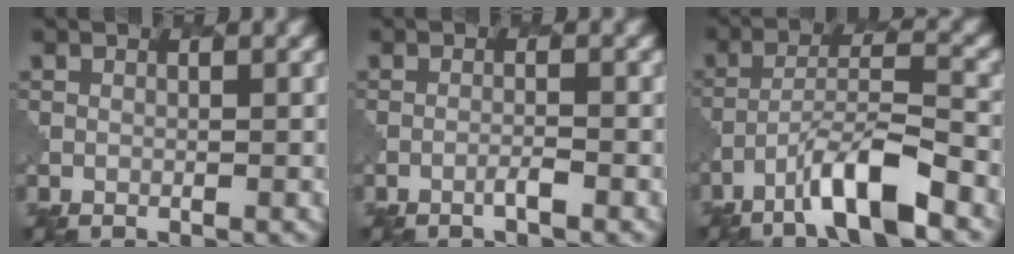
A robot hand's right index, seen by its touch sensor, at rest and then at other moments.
{"total": 0.9, "force": [-0.5, 0.1, 0.7], "torque": [-0.008, 0.006, -0.013]}
{"total": 7.0, "force": [-4.5, 1.4, 5.2], "torque": [-0.089, 0.009, -0.077]}